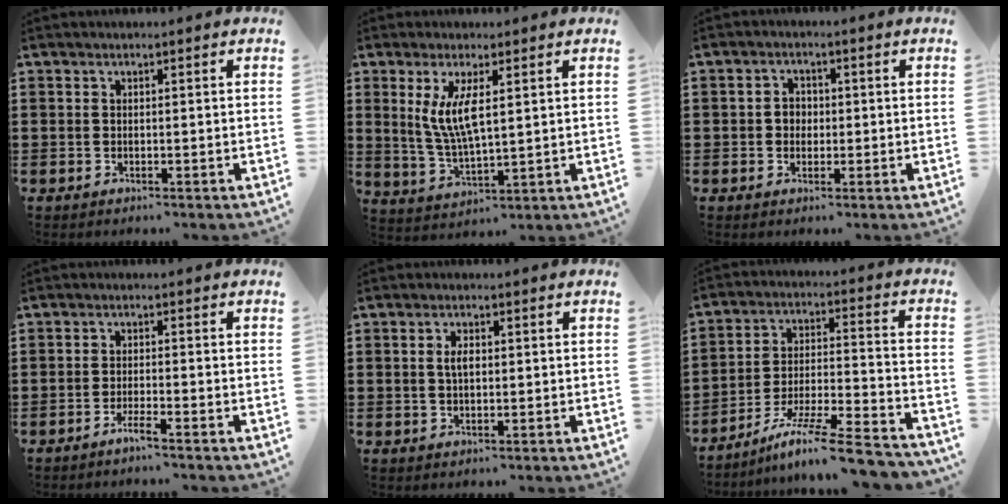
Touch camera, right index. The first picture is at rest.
{"total": 6.7, "force": [1.8, 1.9, 6.2], "torque": [-0.131, -0.002, 0.030]}
{"total": 2.4, "force": [-0.2, 2.1, 1.1], "torque": [-0.028, 0.007, -0.006]}
{"total": 2.1, "force": [-1.6, -0.1, 1.3], "torque": [-0.022, 0.000, -0.030]}
{"total": 2.4, "force": [0.4, 1.1, 2.1], "torque": [-0.044, 0.007, 0.004]}
{"total": 11.0, "force": [-8.8, 0.5, 6.6], "torque": [-0.111, 0.008, -0.171]}